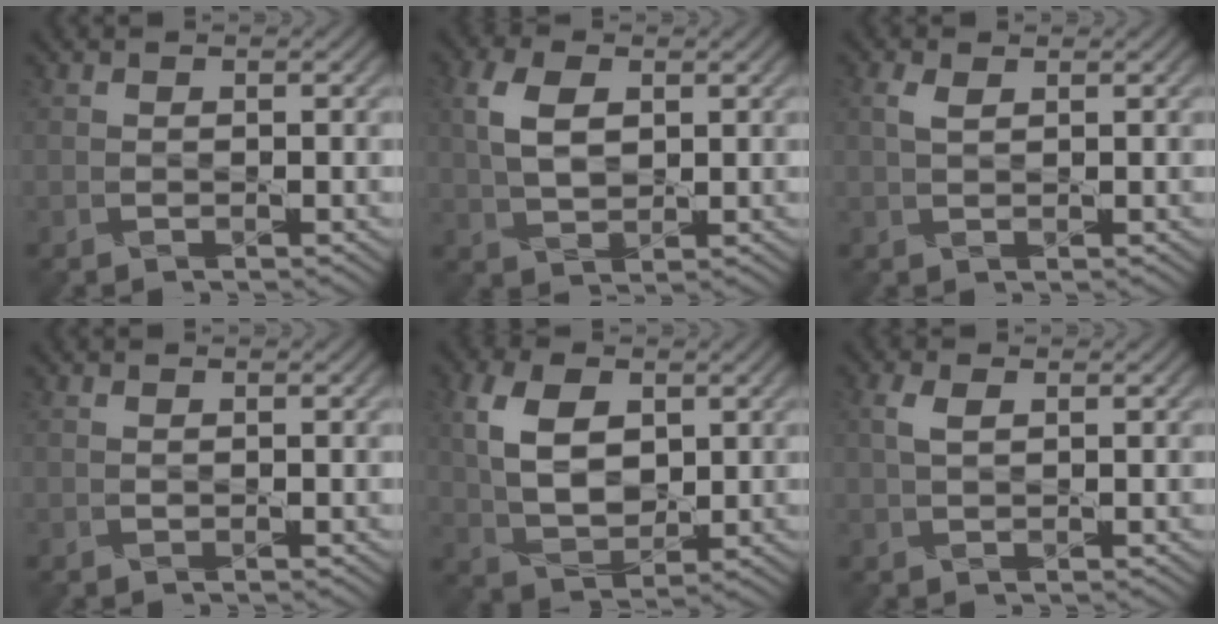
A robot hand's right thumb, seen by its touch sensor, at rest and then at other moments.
{"total": 5.2, "force": [1.7, 3.0, 3.9], "torque": [-0.094, 0.007, 0.029]}
{"total": 1.7, "force": [0.9, 0.6, 1.3], "torque": [-0.035, 0.005, 0.017]}
{"total": 0.0}
{"total": 8.0, "force": [2.4, 4.9, 5.8], "torque": [-0.132, 0.006, 0.047]}
{"total": 2.0, "force": [0.8, 0.8, 1.6], "torque": [-0.042, 0.005, 0.014]}